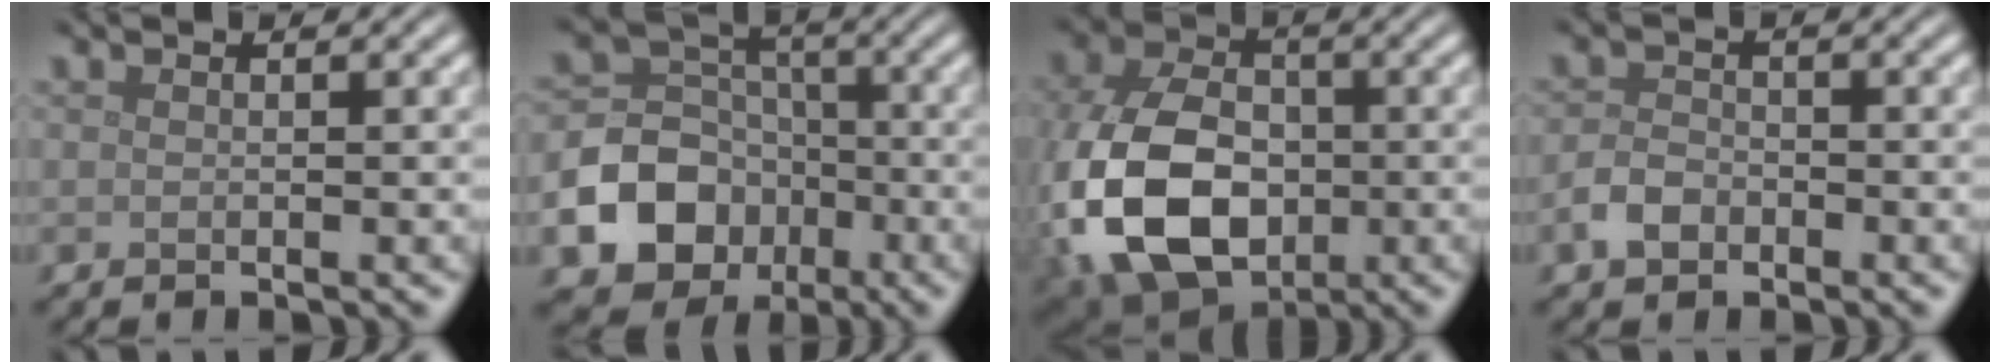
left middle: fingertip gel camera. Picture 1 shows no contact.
{"total": 11.2, "force": [-4.6, 9.5, 3.9], "torque": [-0.069, -0.029, -0.103]}
{"total": 12.9, "force": [-3.0, 8.8, 9.0], "torque": [-0.218, -0.025, -0.062]}
{"total": 2.3, "force": [-1.3, 1.5, 1.1], "torque": [-0.018, 0.004, -0.031]}